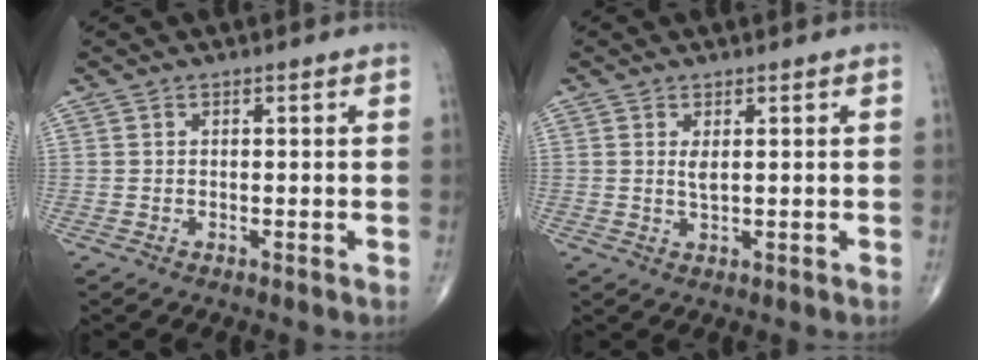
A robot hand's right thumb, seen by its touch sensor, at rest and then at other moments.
{"total": 1.6, "force": [0.5, 0.4, 1.4], "torque": [-0.028, -0.007, 0.013]}